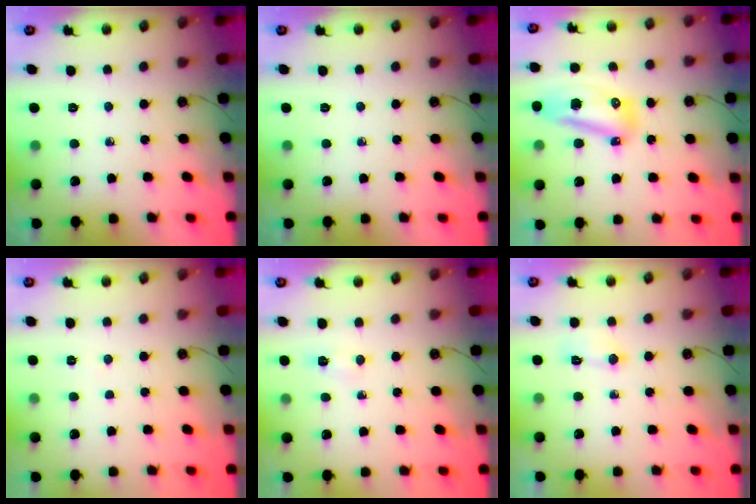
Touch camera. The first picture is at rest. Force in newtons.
{"total": 0.0}
{"total": 18.4, "press": 13.7, "slide": 12.3}
{"total": 13.2, "press": 3.6, "slide": 12.7}
{"total": 2.9, "press": 2.9, "slide": 0.4}
{"total": 3.6, "press": 3.6, "slide": 0.5}